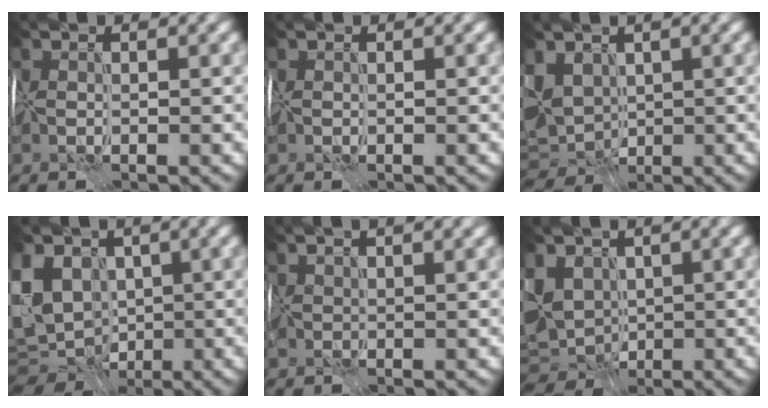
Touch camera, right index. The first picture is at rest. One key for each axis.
{"total": 0.0}
{"total": 6.6, "fx": 0.2, "fy": 4.9, "fz": 4.4, "tx": -0.094, "ty": -0.012, "tz": 0.007}
{"total": 12.3, "fx": -0.5, "fy": 9.9, "fz": 7.3, "tx": -0.159, "ty": -0.002, "tz": -0.020}
{"total": 3.9, "fx": 2.3, "fy": 1.4, "fz": 2.8, "tx": -0.041, "ty": 0.017, "tz": 0.029}
{"total": 7.3, "fx": -0.2, "fy": 5.5, "fz": 4.8, "tx": -0.096, "ty": -0.014, "tz": 0.001}